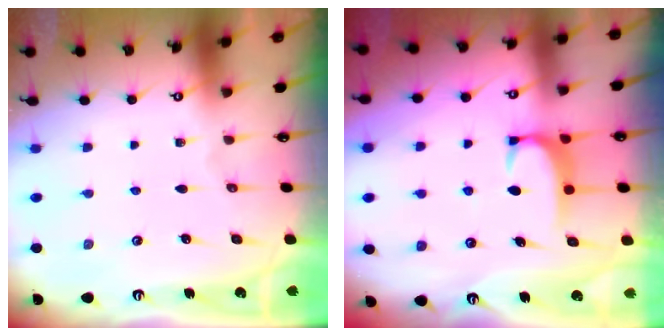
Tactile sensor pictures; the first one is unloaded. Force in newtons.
{"total": 1.9, "press": 1.8, "slide": 0.4}